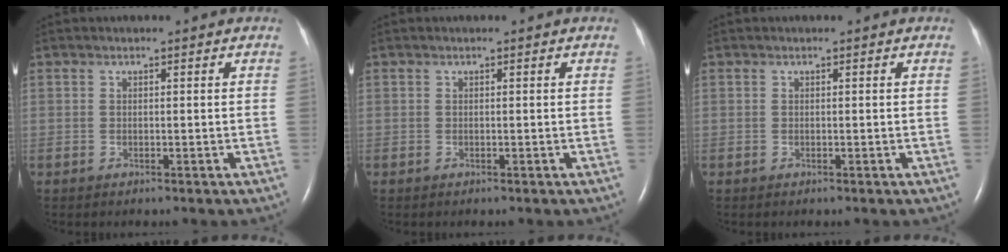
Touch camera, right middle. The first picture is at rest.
{"total": 0.0}
{"total": 0.0}